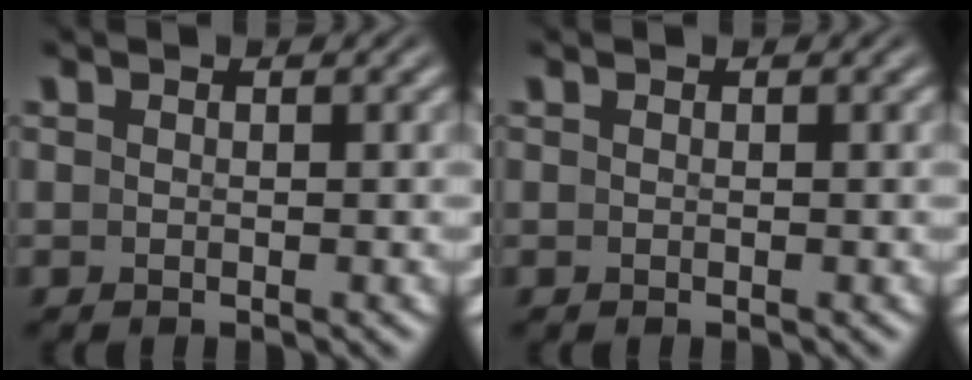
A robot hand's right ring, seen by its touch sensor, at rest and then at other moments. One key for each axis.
{"total": 0.0}